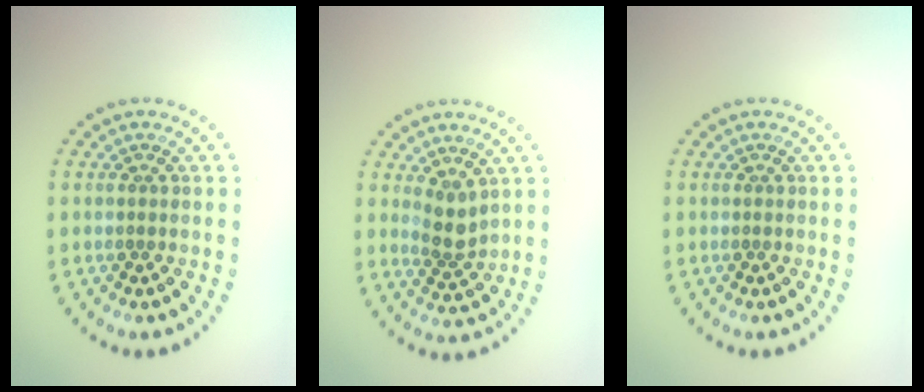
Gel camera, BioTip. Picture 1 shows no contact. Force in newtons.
{"total": 2.3, "press": 1.8, "slide": 1.3}
{"total": 0.0}